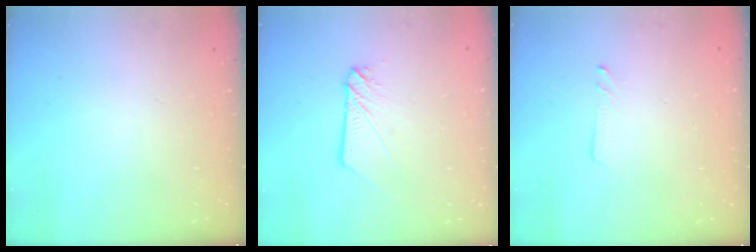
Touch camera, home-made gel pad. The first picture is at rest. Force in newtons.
{"total": 2.9, "press": 2.9, "slide": 0.3}
{"total": 1.6, "press": 1.6, "slide": 0.1}